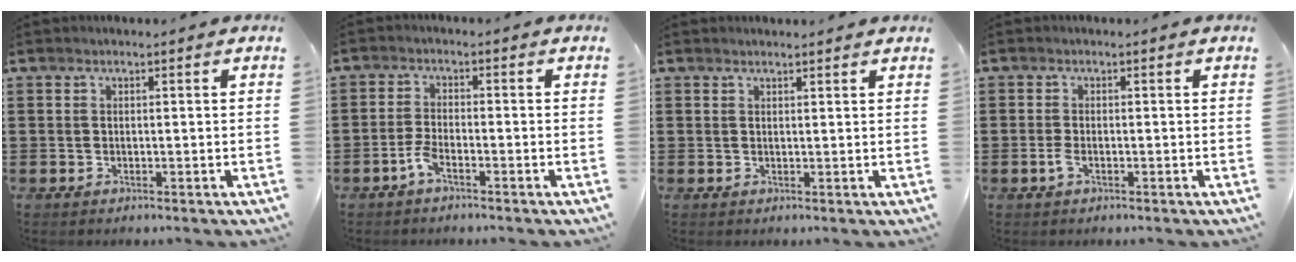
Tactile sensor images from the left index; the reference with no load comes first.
{"total": 2.9, "force": [-1.7, 0.5, 2.3], "torque": [-0.062, -0.003, -0.037]}
{"total": 1.1, "force": [1.1, 0.0, 0.2], "torque": [-0.006, -0.002, 0.021]}
{"total": 1.6, "force": [-0.6, 0.5, 1.4], "torque": [-0.041, -0.007, -0.014]}